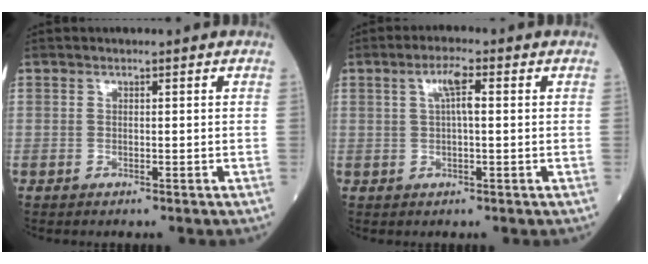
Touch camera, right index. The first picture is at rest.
{"total": 3.9, "force": [1.0, 0.6, 3.7], "torque": [-0.070, 0.012, 0.016]}